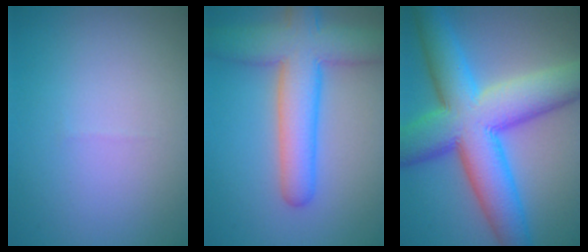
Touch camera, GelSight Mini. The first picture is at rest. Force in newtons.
{"total": 7.8, "press": 7.8, "slide": 0.3}
{"total": 13.2, "press": 13.2, "slide": 0.2}